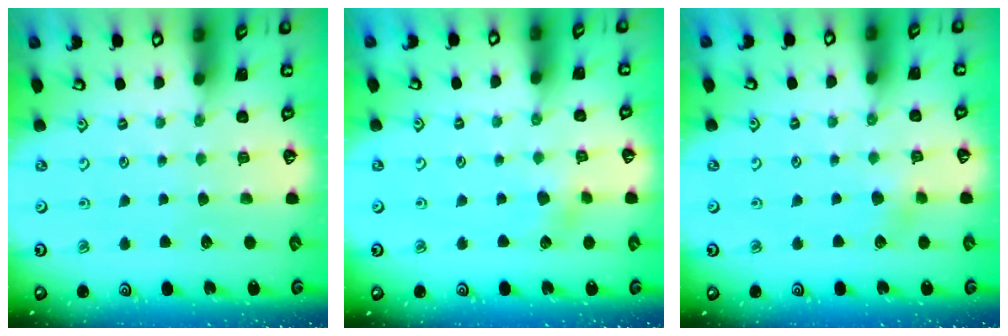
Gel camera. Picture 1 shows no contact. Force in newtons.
{"total": 4.4, "press": 4.4, "slide": 0.3}
{"total": 5.3, "press": 5.3, "slide": 0.8}